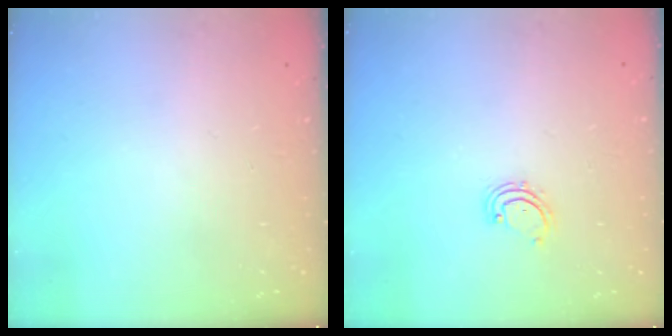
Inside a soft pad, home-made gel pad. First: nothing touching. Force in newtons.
{"total": 2.6, "press": 2.6, "slide": 0.3}